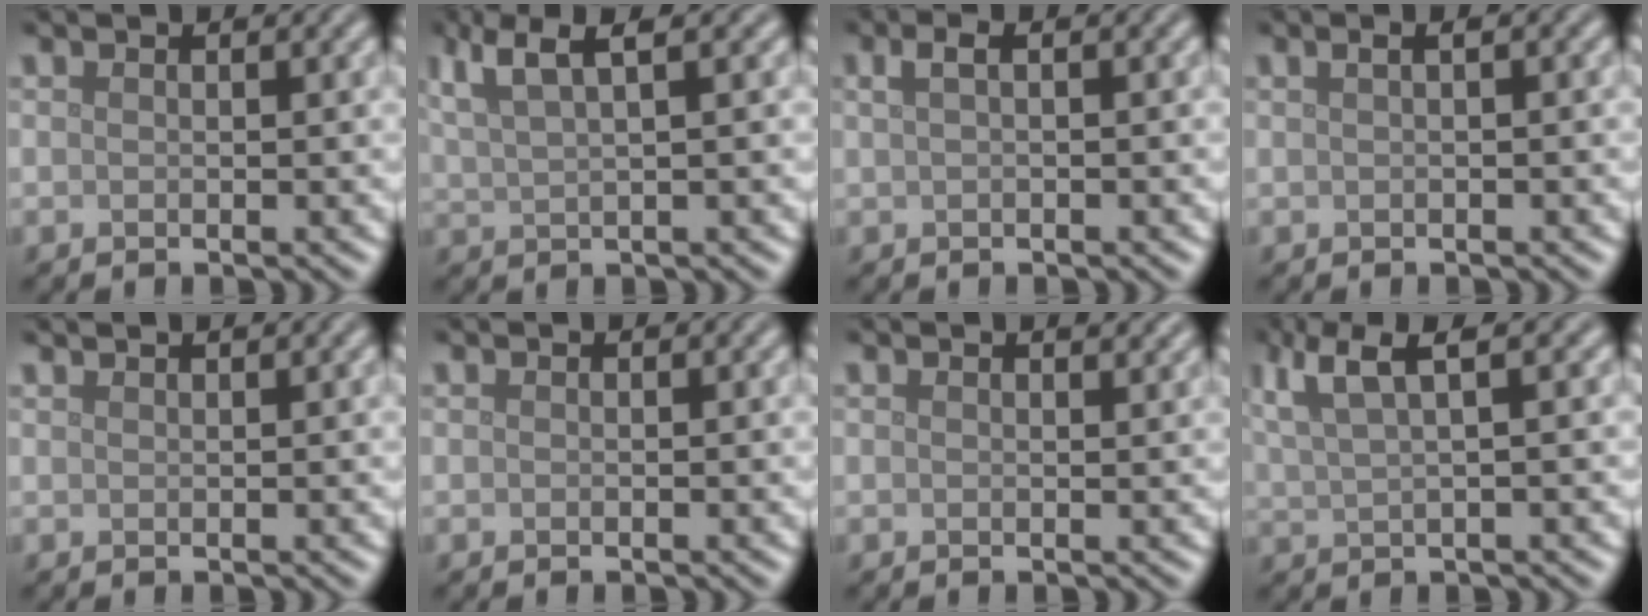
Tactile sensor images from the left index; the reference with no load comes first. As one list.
[{"total": 4.7, "force": [3.0, 1.1, 3.5], "torque": [-0.059, 0.017, 0.055]}, {"total": 1.8, "force": [0.6, 0.6, 1.6], "torque": [-0.029, 0.013, 0.010]}, {"total": 1.7, "force": [0.5, 0.6, 1.6], "torque": [-0.026, 0.010, 0.003]}, {"total": 0.9, "force": [0.8, 0.1, 0.3], "torque": [-0.003, -0.002, 0.009]}, {"total": 0.0}, {"total": 1.2, "force": [1.0, 0.3, 0.6], "torque": [-0.006, 0.000, 0.013]}, {"total": 5.1, "force": [3.0, 1.2, 4.0], "torque": [-0.070, 0.017, 0.058]}]